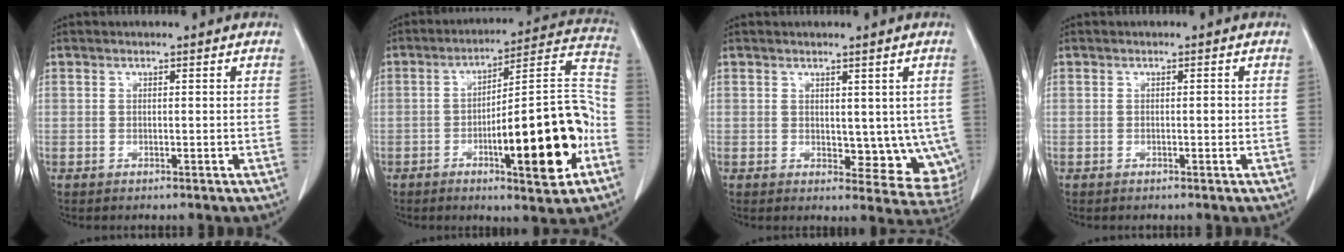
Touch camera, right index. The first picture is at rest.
{"total": 18.8, "force": [-6.2, 3.0, 17.5], "torque": [-0.221, 0.025, -0.079]}
{"total": 7.9, "force": [0.8, 4.5, 6.4], "torque": [-0.054, -0.015, 0.020]}
{"total": 0.6, "force": [-0.1, 0.2, 0.6], "torque": [-0.007, 0.002, 0.002]}